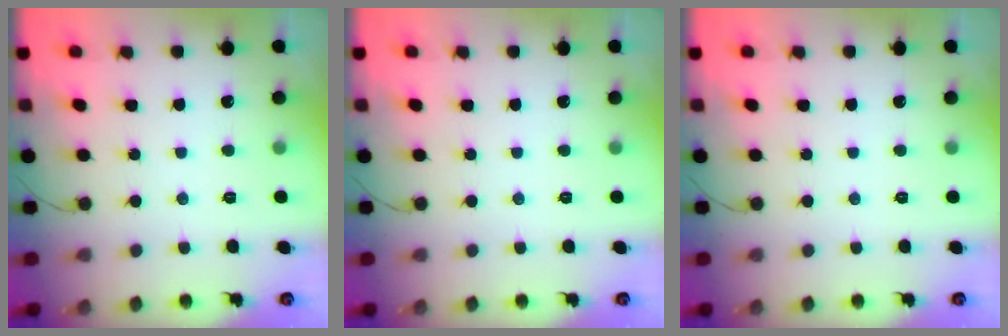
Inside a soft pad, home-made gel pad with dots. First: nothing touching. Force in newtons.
{"total": 0.0}
{"total": 0.0}